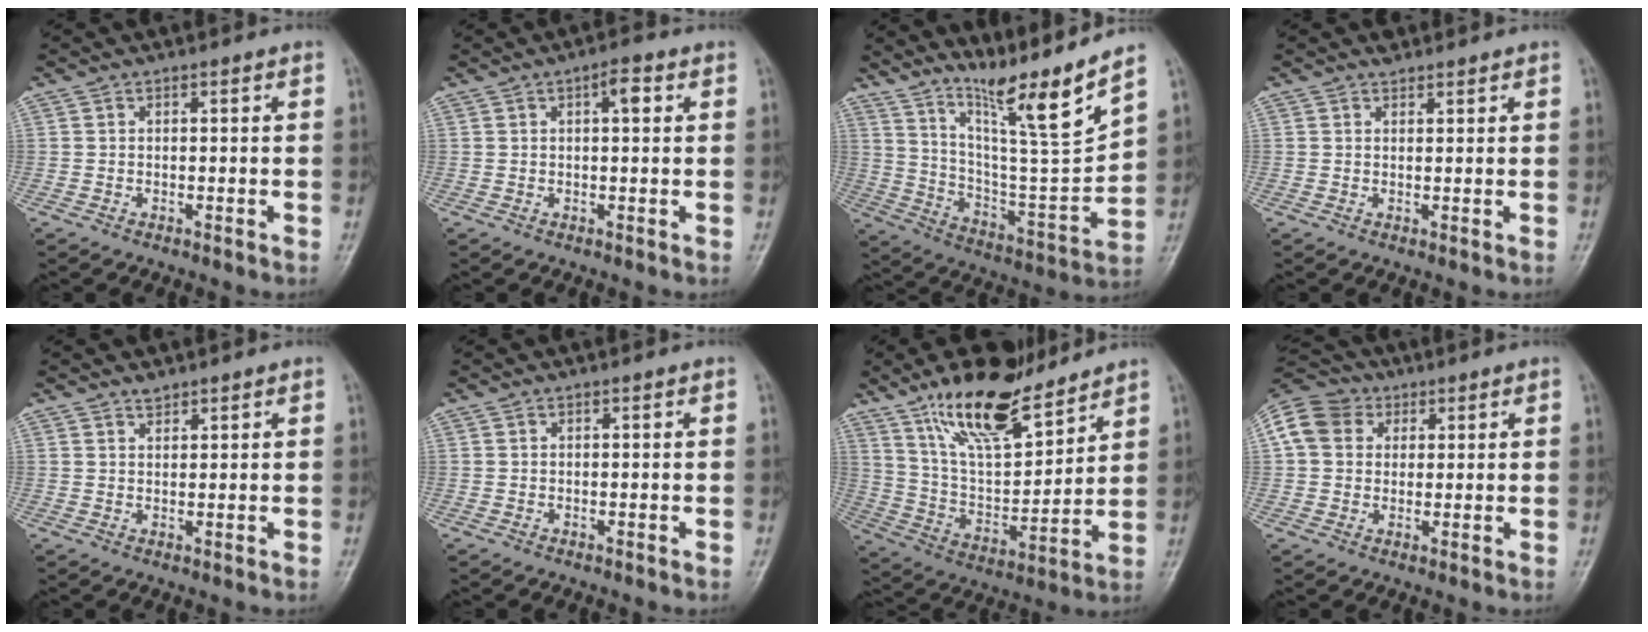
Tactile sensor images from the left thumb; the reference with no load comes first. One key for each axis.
{"total": 3.1, "fx": 1.1, "fy": 1.1, "fz": 2.7, "tx": -0.036, "ty": 0.003, "tz": 0.014}
{"total": 16.4, "fx": 12.8, "fy": -0.9, "fz": 10.1, "tx": -0.153, "ty": -0.093, "tz": 0.233}
{"total": 1.4, "fx": 1.2, "fy": 0.7, "fz": 0.3, "tx": 0.002, "ty": -0.009, "tz": 0.018}
{"total": 1.5, "fx": 1.4, "fy": 0.6, "fz": 0.3, "tx": 0.002, "ty": -0.011, "tz": 0.024}
{"total": 0.0}
{"total": 18.1, "fx": 13.1, "fy": 6.0, "fz": 10.8, "tx": -0.153, "ty": -0.070, "tz": 0.243}
{"total": 10.6, "fx": 3.1, "fy": 8.7, "fz": 5.2, "tx": -0.092, "ty": 0.018, "tz": 0.047}